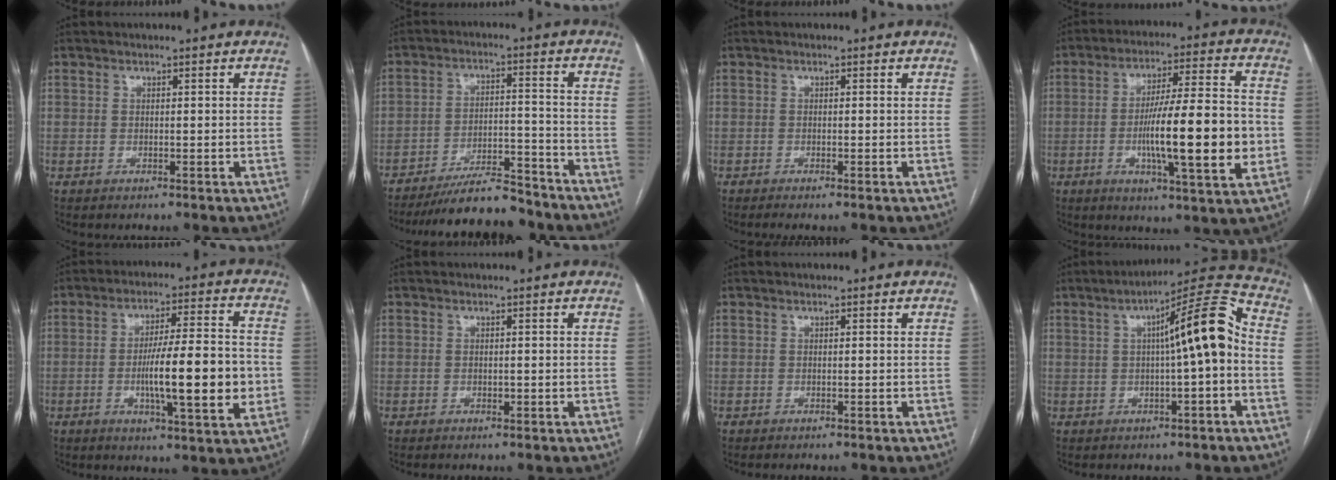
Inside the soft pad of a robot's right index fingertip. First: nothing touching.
{"total": 11.8, "force": [-10.8, 1.9, 4.4], "torque": [-0.063, 0.011, -0.176]}
{"total": 0.9, "force": [-0.5, -0.1, 0.8], "torque": [-0.014, 0.000, -0.009]}
{"total": 16.8, "force": [-2.7, 1.5, 16.5], "torque": [-0.268, -0.001, -0.045]}
{"total": 14.3, "force": [-2.3, 1.6, 14.0], "torque": [-0.226, -0.001, -0.036]}
{"total": 0.5, "force": [-0.1, 0.4, 0.4], "torque": [-0.007, 0.000, -0.001]}
{"total": 0.0}
{"total": 11.6, "force": [0.4, 0.6, 11.6], "torque": [-0.167, 0.033, 0.002]}